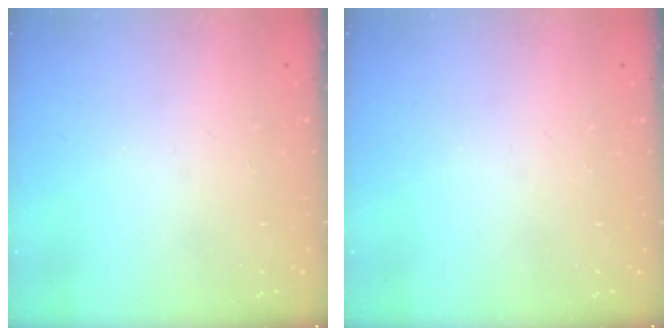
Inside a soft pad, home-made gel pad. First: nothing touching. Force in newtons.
{"total": 0.0}